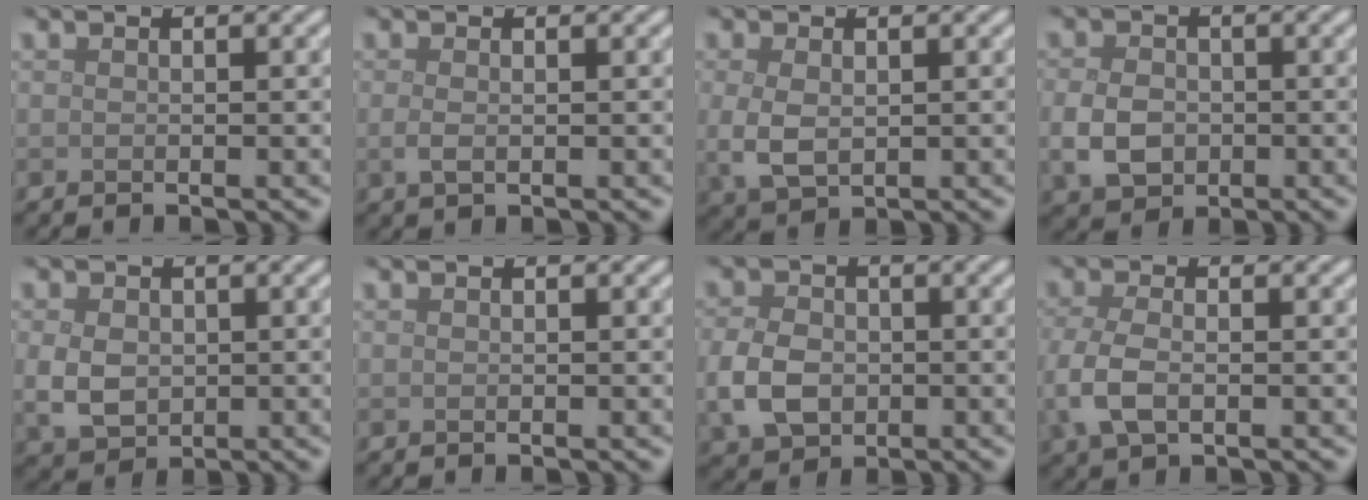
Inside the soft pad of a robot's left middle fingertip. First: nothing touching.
{"total": 1.2, "force": [-0.1, 0.6, 1.0], "torque": [-0.025, -0.003, -0.001]}
{"total": 3.3, "force": [0.0, 2.2, 2.5], "torque": [-0.062, -0.004, 0.004]}
{"total": 3.9, "force": [-0.8, 3.0, 2.4], "torque": [-0.055, -0.006, -0.018]}
{"total": 3.7, "force": [-0.1, 2.8, 2.3], "torque": [-0.054, -0.005, 0.000]}
{"total": 0.0}
{"total": 4.9, "force": [-0.9, 3.7, 3.2], "torque": [-0.079, -0.006, -0.020]}
{"total": 4.2, "force": [-1.0, 2.3, 3.3], "torque": [-0.090, -0.004, -0.024]}